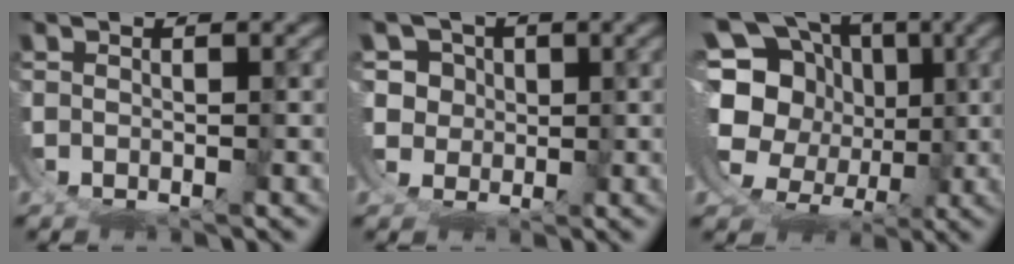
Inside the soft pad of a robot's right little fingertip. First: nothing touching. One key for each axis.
{"total": 6.9, "fx": 1.1, "fy": 6.2, "fz": 2.8, "tx": -0.095, "ty": -0.030, "tz": 0.026}
{"total": 16.2, "fx": 1.9, "fy": 12.8, "fz": 9.8, "tx": -0.182, "ty": -0.022, "tz": 0.025}